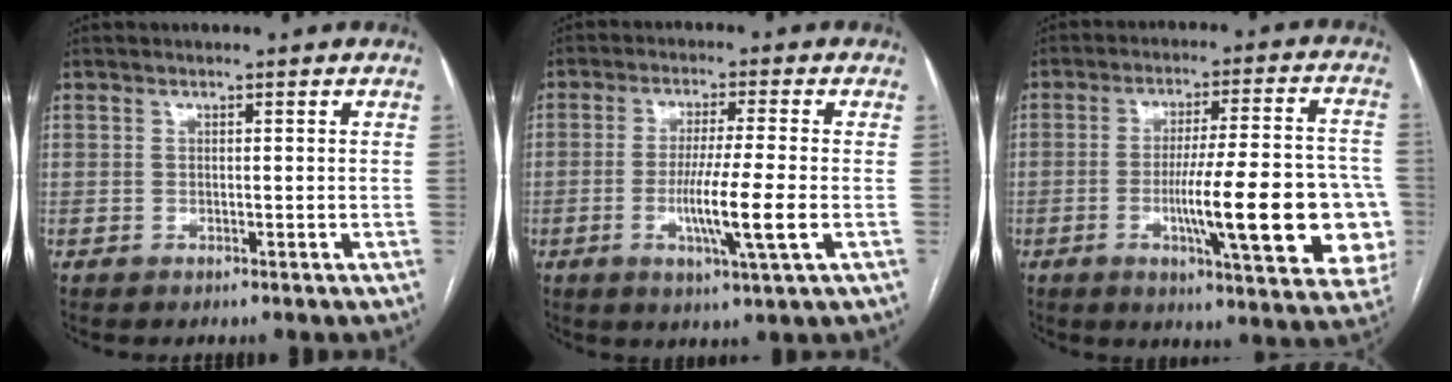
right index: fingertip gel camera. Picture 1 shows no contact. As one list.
[{"total": 8.8, "force": [-2.0, -0.6, 8.6], "torque": [-0.156, -0.020, -0.039]}, {"total": 20.3, "force": [-4.6, 2.9, 19.6], "torque": [-0.207, 0.014, -0.053]}]